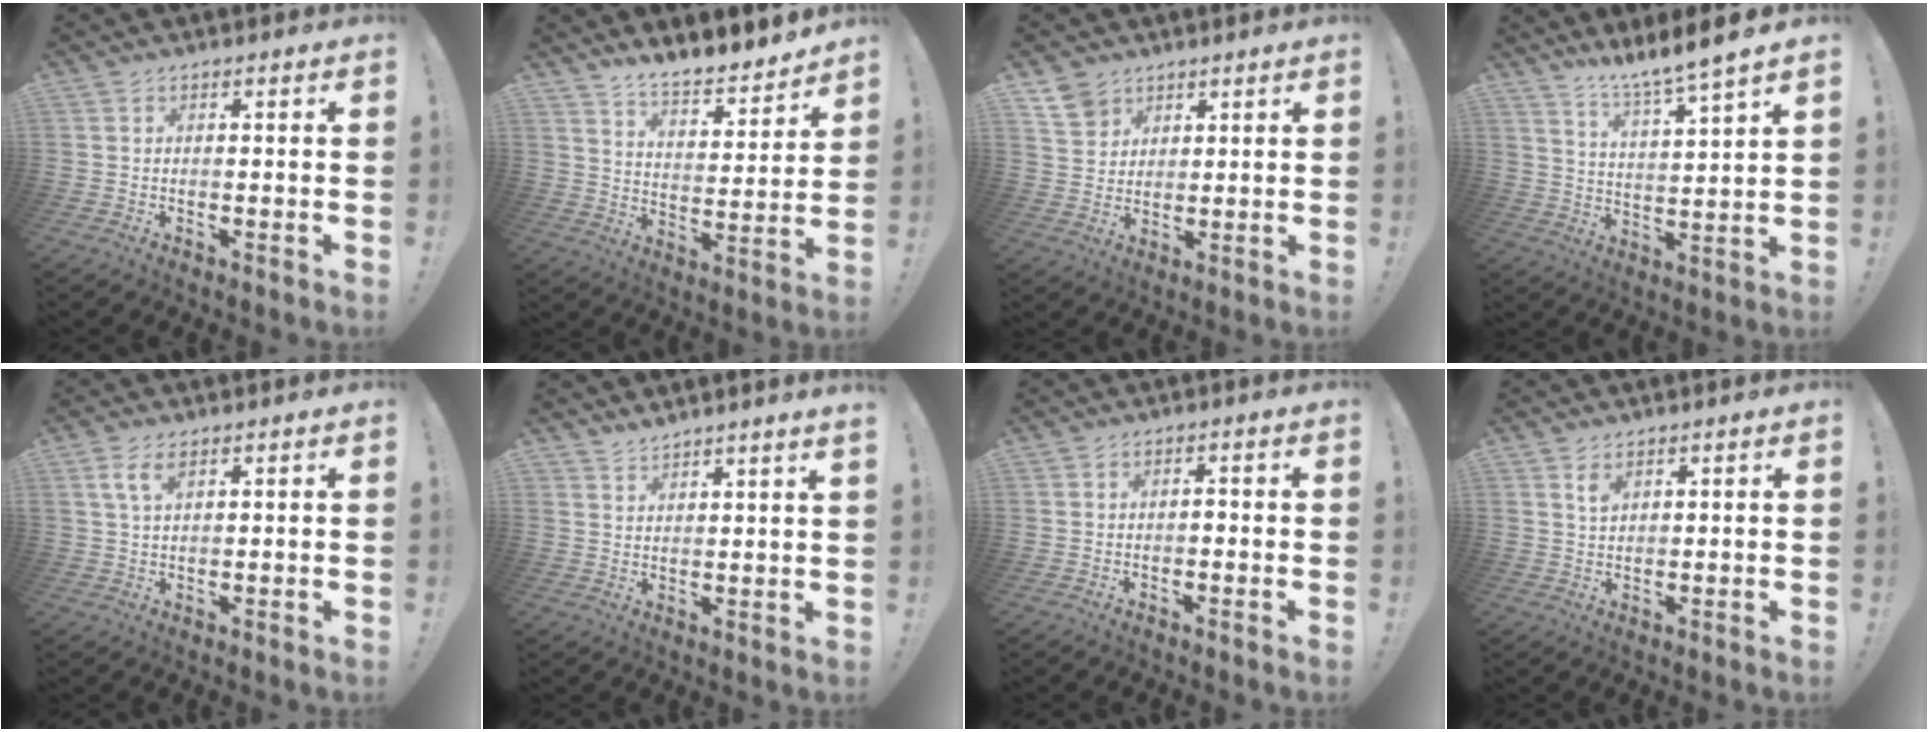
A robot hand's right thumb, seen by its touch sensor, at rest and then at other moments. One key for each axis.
{"total": 9.0, "fx": 8.5, "fy": 1.7, "fz": 2.3, "tx": -0.045, "ty": -0.080, "tz": 0.153}
{"total": 6.7, "fx": 4.6, "fy": 4.8, "fz": 1.1, "tx": -0.014, "ty": -0.032, "tz": 0.089}
{"total": 8.7, "fx": 7.8, "fy": -1.2, "fz": 3.8, "tx": -0.077, "ty": -0.063, "tz": 0.128}
{"total": 4.6, "fx": 2.3, "fy": 1.7, "fz": 3.6, "tx": -0.071, "ty": 0.001, "tz": 0.043}
{"total": 3.6, "fx": 3.4, "fy": -0.6, "fz": 0.8, "tx": -0.020, "ty": -0.021, "tz": 0.062}
{"total": 1.2, "fx": -1.0, "fy": 0.4, "fz": 0.5, "tx": -0.015, "ty": 0.004, "tz": -0.019}
{"total": 2.7, "fx": 1.7, "fy": 1.4, "fz": 1.6, "tx": -0.019, "ty": -0.010, "tz": 0.027}